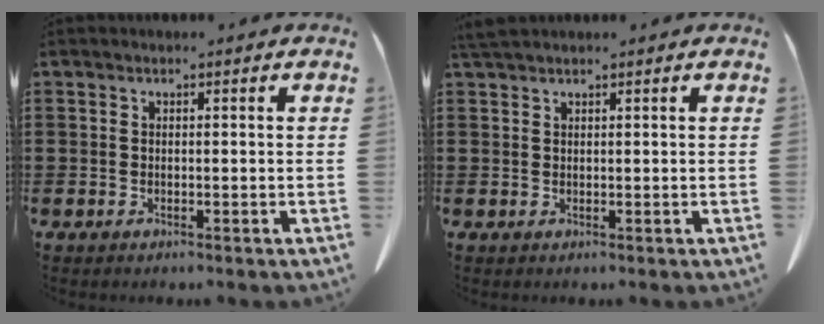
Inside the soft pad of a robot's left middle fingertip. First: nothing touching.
{"total": 1.6, "force": [1.5, 0.1, 0.7], "torque": [-0.016, -0.002, 0.029]}